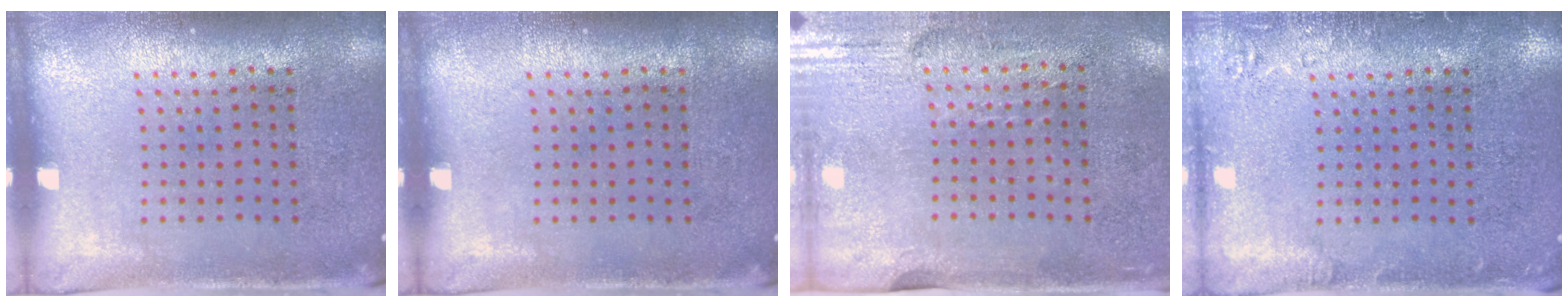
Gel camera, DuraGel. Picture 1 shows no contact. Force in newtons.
{"total": 0.0}
{"total": 3.0, "press": 2.5, "slide": 1.6}
{"total": 1.8, "press": 1.7, "slide": 0.4}